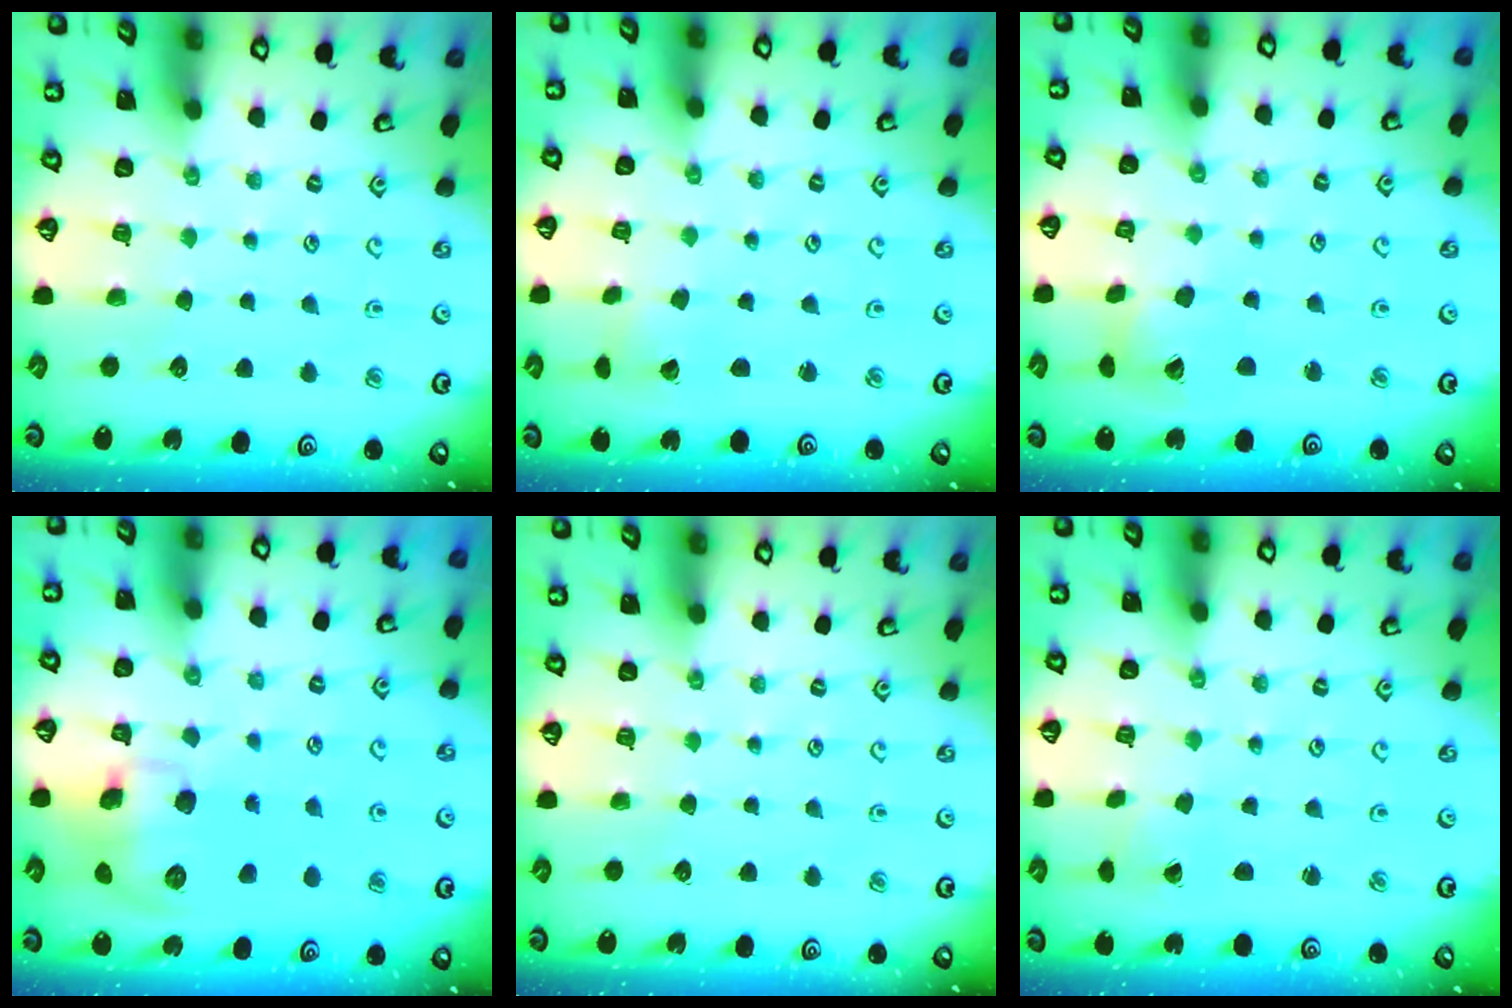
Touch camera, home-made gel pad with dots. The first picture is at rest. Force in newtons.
{"total": 2.3, "press": 2.3, "slide": 0.2}
{"total": 8.7, "press": 8.7, "slide": 1.0}
{"total": 13.0, "press": 12.8, "slide": 2.3}
{"total": 0.0}
{"total": 0.7, "press": 0.5, "slide": 0.4}